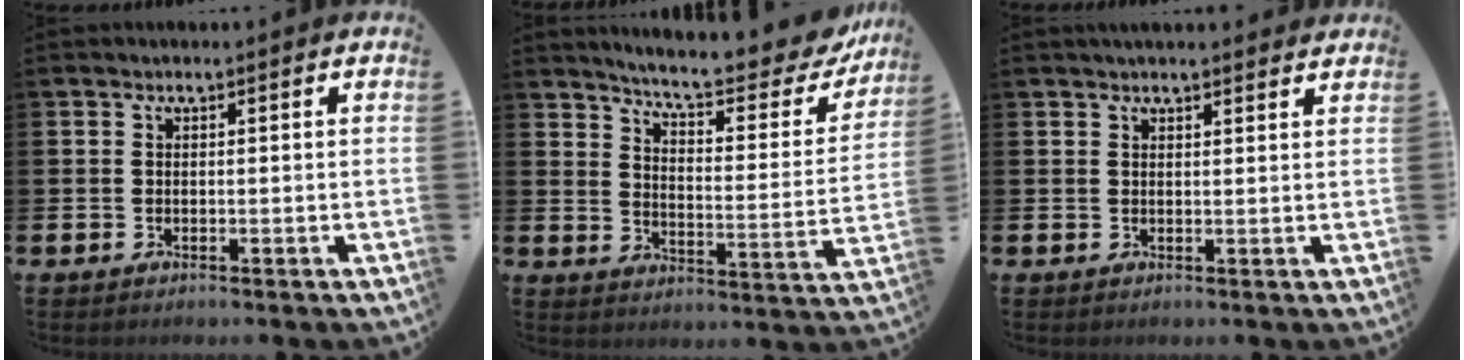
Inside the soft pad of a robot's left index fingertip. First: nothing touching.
{"total": 7.4, "force": [6.6, 1.0, 3.1], "torque": [-0.078, -0.050, 0.107]}
{"total": 1.9, "force": [1.8, 0.1, 0.3], "torque": [-0.003, -0.006, 0.032]}